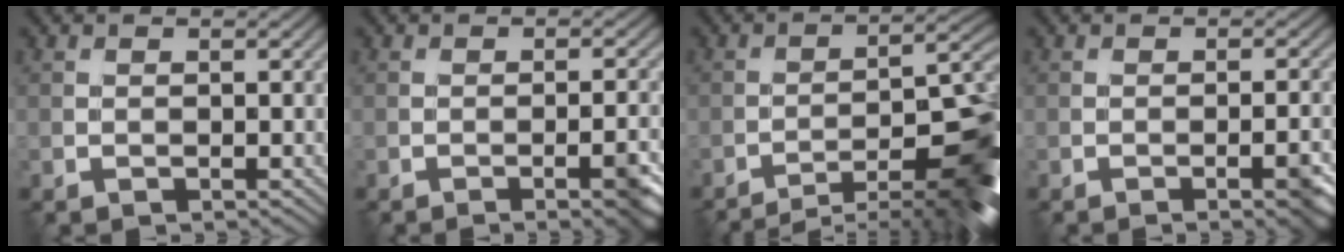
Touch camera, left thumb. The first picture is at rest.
{"total": 3.6, "force": [-1.7, 0.7, 3.1], "torque": [-0.040, 0.007, -0.024]}
{"total": 12.5, "force": [-8.6, 2.8, 8.6], "torque": [-0.124, 0.002, -0.121]}
{"total": 3.0, "force": [-1.4, 0.5, 2.6], "torque": [-0.033, 0.006, -0.021]}